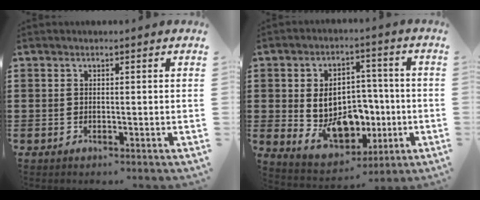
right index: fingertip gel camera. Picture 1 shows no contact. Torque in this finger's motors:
{"motor_torque": [2.14, 0.00, 1.05, 0.21]}